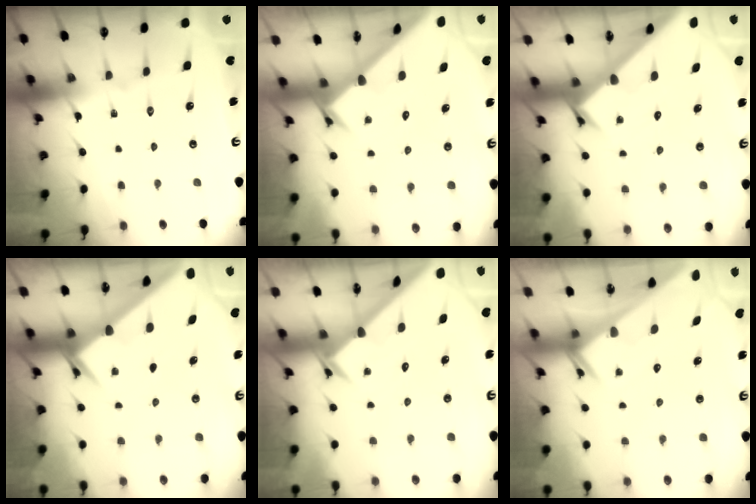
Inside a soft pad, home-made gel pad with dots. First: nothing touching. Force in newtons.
{"total": 2.8, "press": 2.8, "slide": 0.3}
{"total": 2.3, "press": 2.3, "slide": 0.1}
{"total": 2.6, "press": 2.6, "slide": 0.3}
{"total": 2.5, "press": 2.5, "slide": 0.2}
{"total": 2.6, "press": 2.6, "slide": 0.1}